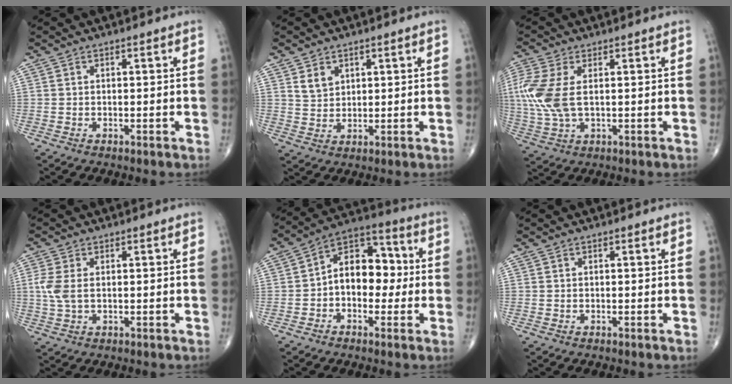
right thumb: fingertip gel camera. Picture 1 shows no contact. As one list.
[{"total": 3.6, "force": [1.9, 2.5, 1.6], "torque": [-0.017, -0.016, 0.041]}, {"total": 10.3, "force": [1.4, 5.5, 8.7], "torque": [-0.231, 0.005, 0.033]}, {"total": 4.1, "force": [0.2, 2.6, 3.2], "torque": [-0.081, 0.006, 0.003]}, {"total": 12.0, "force": [-0.4, 8.2, 8.8], "torque": [-0.095, 0.045, -0.020]}, {"total": 0.0}]